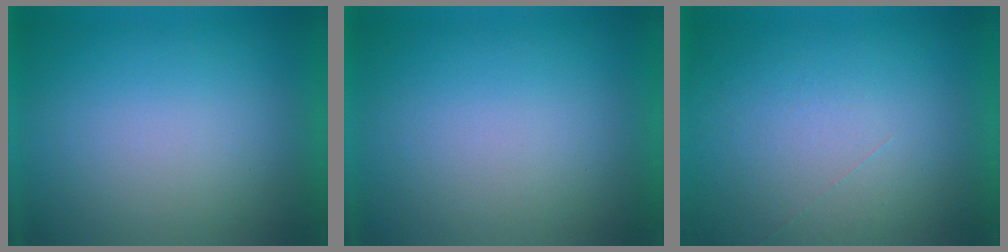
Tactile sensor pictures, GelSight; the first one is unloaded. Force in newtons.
{"total": 0.0}
{"total": 1.2}